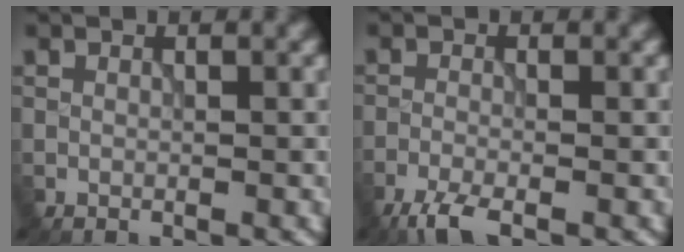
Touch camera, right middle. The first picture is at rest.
{"total": 2.9, "force": [-2.2, 0.5, 1.8], "torque": [-0.043, -0.008, -0.052]}